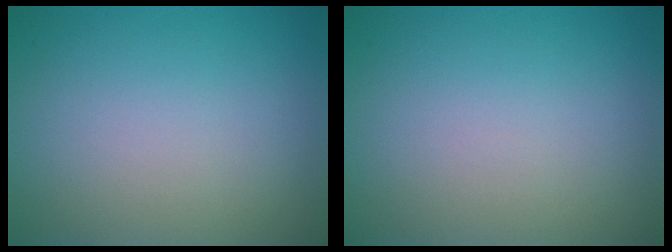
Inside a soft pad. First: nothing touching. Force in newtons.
{"total": 0.0}